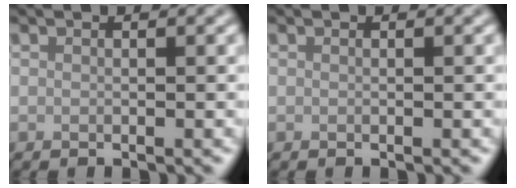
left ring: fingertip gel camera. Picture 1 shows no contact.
{"total": 0.0}